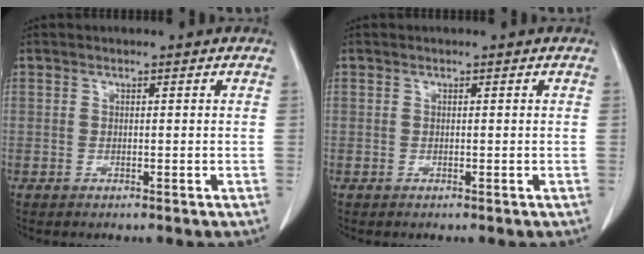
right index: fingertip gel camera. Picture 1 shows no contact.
{"total": 0.0}